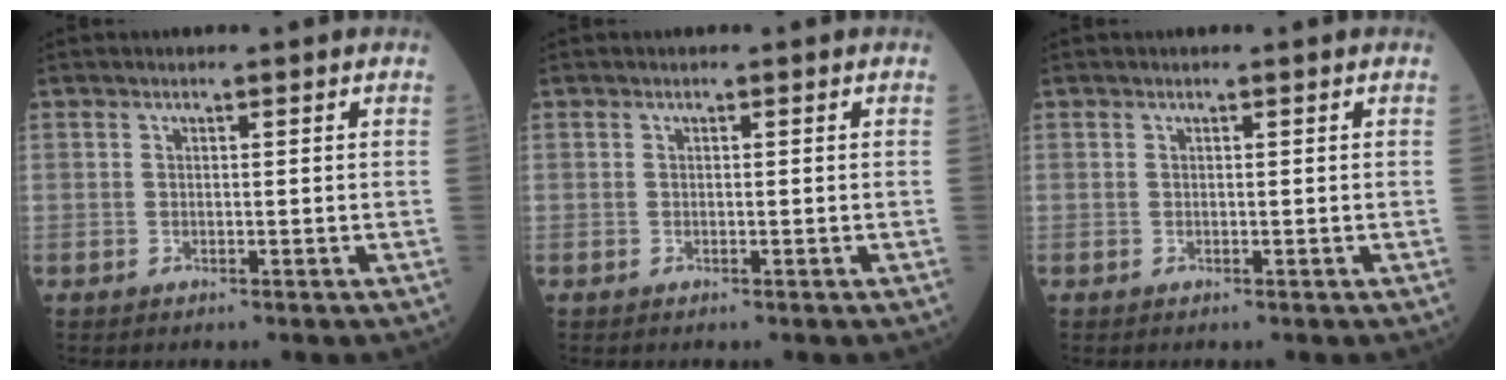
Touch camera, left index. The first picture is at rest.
{"total": 0.0}
{"total": 0.0}